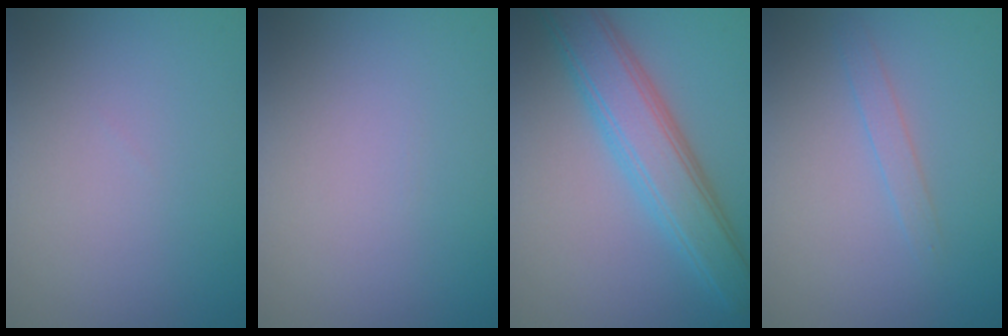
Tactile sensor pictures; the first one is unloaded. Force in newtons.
{"total": 0.0}
{"total": 6.3, "press": 6.3, "slide": 0.4}
{"total": 1.2, "press": 1.2, "slide": 0.1}